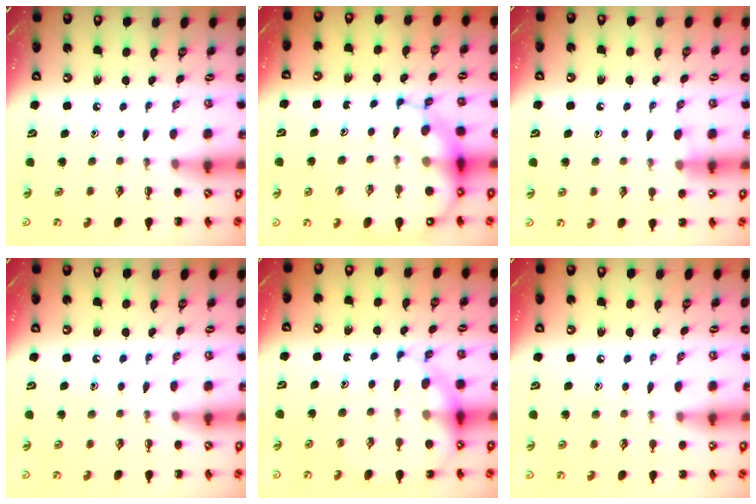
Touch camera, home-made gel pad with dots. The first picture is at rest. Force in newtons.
{"total": 17.9, "press": 17.4, "slide": 4.4}
{"total": 7.8, "press": 7.4, "slide": 2.3}
{"total": 7.0, "press": 6.8, "slide": 1.3}
{"total": 15.9, "press": 15.5, "slide": 3.7}
{"total": 7.3, "press": 7.1, "slide": 1.6}